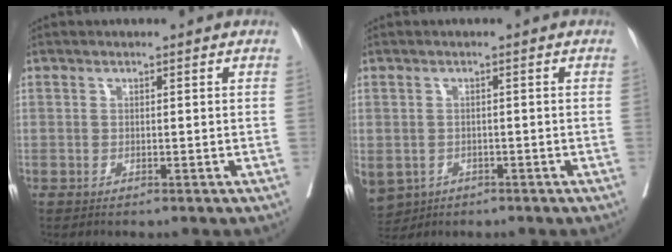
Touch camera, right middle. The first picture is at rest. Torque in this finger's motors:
{"motor_torque": [1.29, -0.85, 1.05, 0.21]}